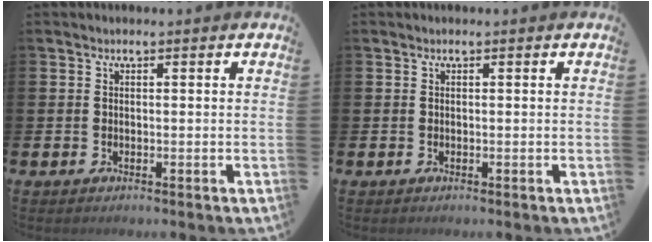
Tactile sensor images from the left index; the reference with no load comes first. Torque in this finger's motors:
{"motor_torque": [0.00, 0.00, 0.00, 0.01]}